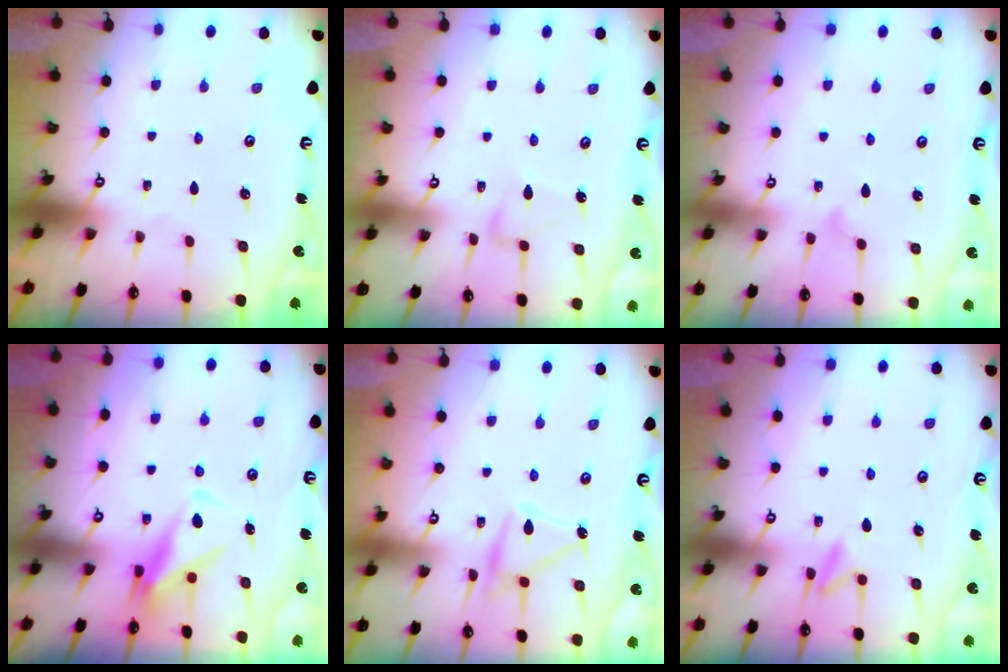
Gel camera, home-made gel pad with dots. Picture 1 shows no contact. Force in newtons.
{"total": 5.7, "press": 5.7, "slide": 0.2}
{"total": 7.6, "press": 7.6, "slide": 0.5}
{"total": 7.5, "press": 7.4, "slide": 1.2}
{"total": 13.7, "press": 13.7, "slide": 0.1}
{"total": 6.7, "press": 6.6, "slide": 1.2}